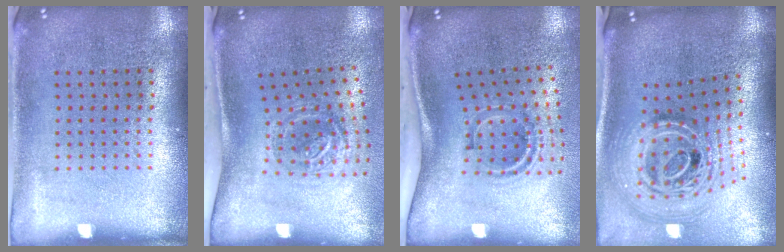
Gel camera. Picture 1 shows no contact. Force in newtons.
{"total": 1.9, "press": 1.3, "slide": 1.5}
{"total": 1.9, "press": 1.2, "slide": 1.5}
{"total": 3.0, "press": 2.1, "slide": 2.2}